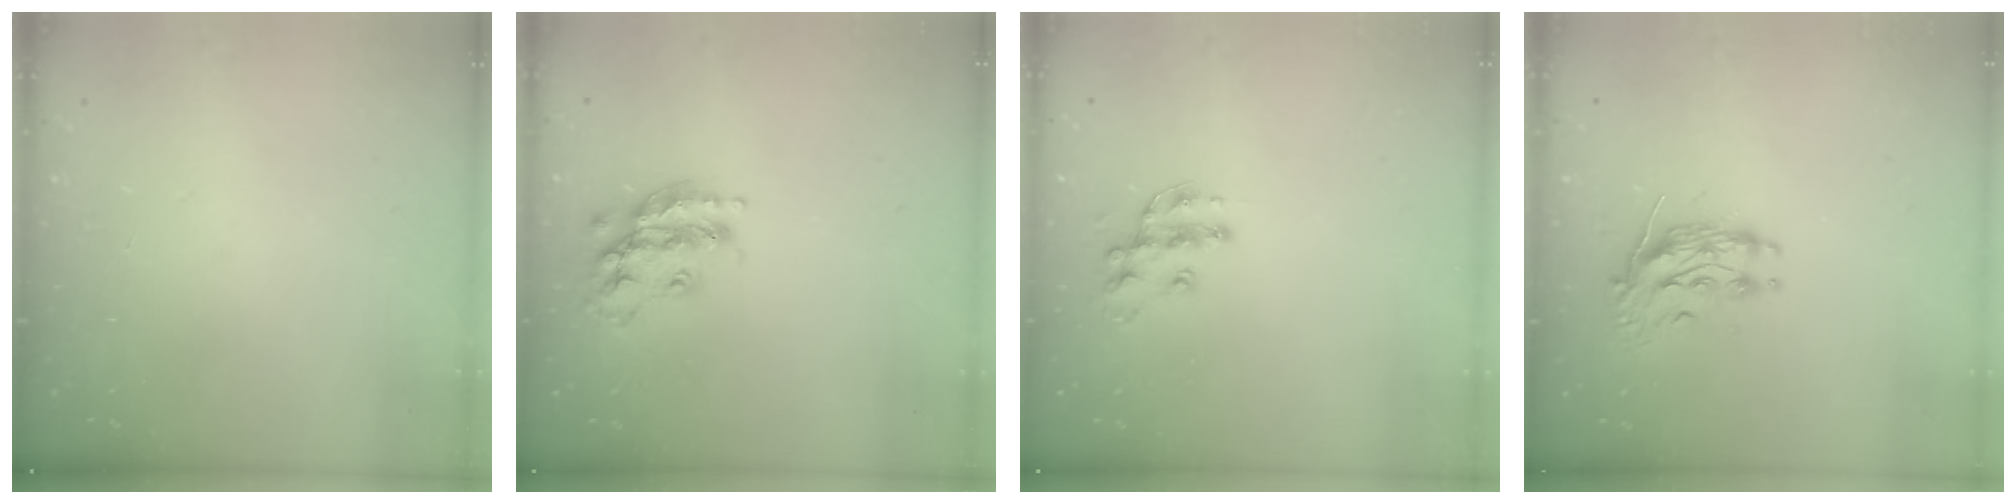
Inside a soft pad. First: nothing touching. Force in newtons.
{"total": 16.3, "press": 16.3, "slide": 0.8}
{"total": 10.7, "press": 10.7, "slide": 0.6}
{"total": 9.8, "press": 9.7, "slide": 0.8}